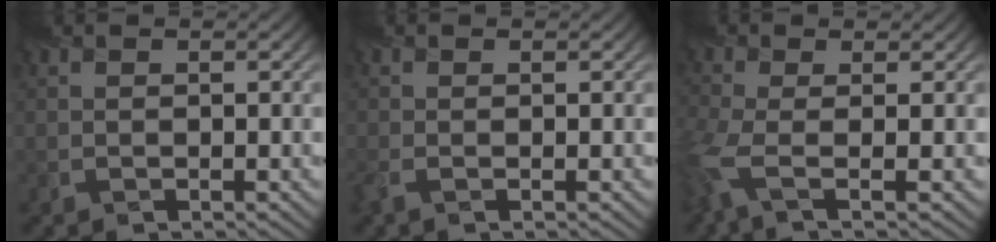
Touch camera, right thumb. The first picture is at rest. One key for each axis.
{"total": 1.2, "fx": -0.7, "fy": 0.3, "fz": 0.9, "tx": -0.031, "ty": -0.008, "tz": -0.021}
{"total": 4.9, "fx": -1.7, "fy": 1.6, "fz": 4.3, "tx": -0.120, "ty": -0.016, "tz": -0.043}